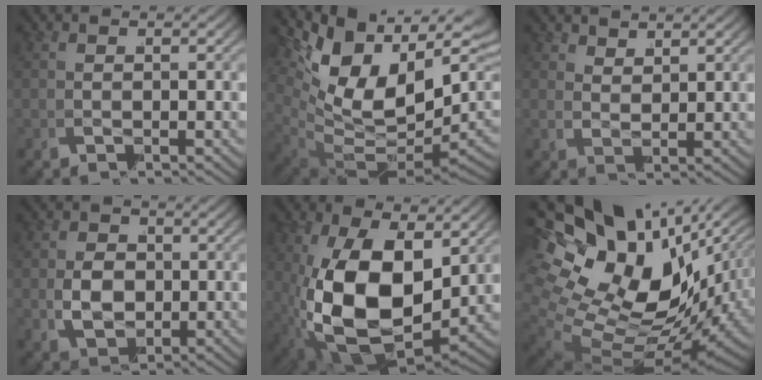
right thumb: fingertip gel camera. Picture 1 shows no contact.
{"total": 17.6, "force": [-0.2, 11.6, 13.3], "torque": [-0.252, -0.032, 0.019]}
{"total": 2.1, "force": [2.1, -0.2, -0.4], "torque": [0.019, 0.005, 0.037]}
{"total": 5.0, "force": [-0.4, 4.1, 2.9], "torque": [-0.063, -0.019, 0.005]}
{"total": 14.4, "force": [-1.8, 8.6, 11.3], "torque": [-0.255, -0.058, 0.004]}
{"total": 17.0, "force": [0.7, 11.7, 12.3], "torque": [-0.252, -0.029, 0.024]}